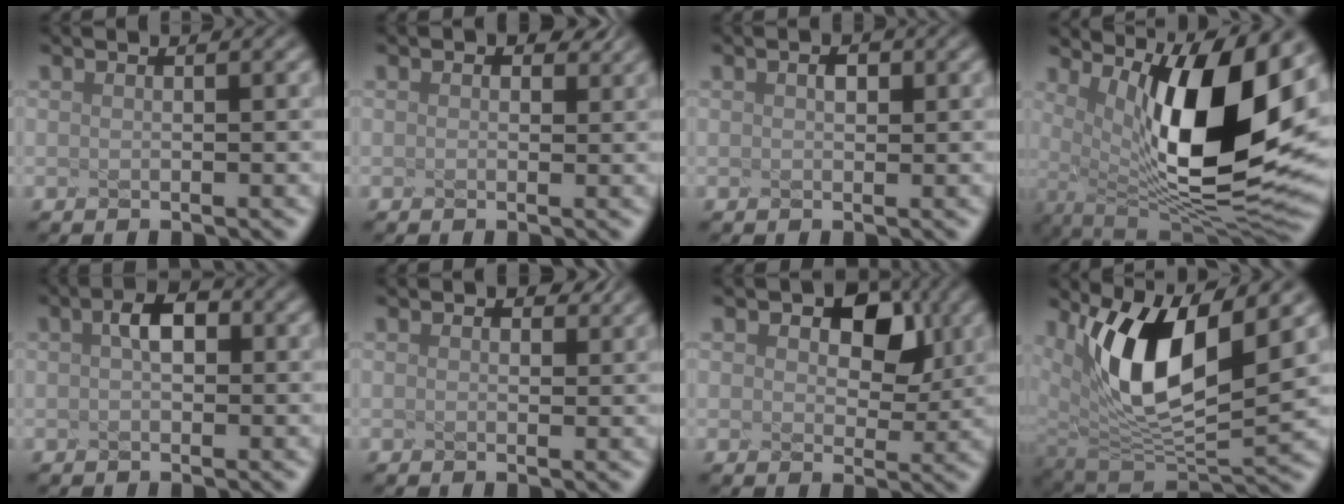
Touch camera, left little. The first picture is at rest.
{"total": 0.6, "force": [0.6, 0.0, 0.2], "torque": [-0.017, -0.010, 0.023]}
{"total": 1.6, "force": [-1.1, -0.8, -0.7], "torque": [-0.018, -0.010, 0.022]}
{"total": 11.9, "force": [2.4, 3.2, 11.2], "torque": [-0.207, -0.030, 0.096]}
{"total": 1.2, "force": [-1.0, -0.2, 0.5], "torque": [-0.042, -0.005, 0.022]}
{"total": 0.8, "force": [0.8, 0.0, 0.2], "torque": [-0.015, -0.005, 0.024]}
{"total": 2.5, "force": [0.4, 1.7, 1.8], "torque": [-0.058, -0.017, 0.042]}
{"total": 7.5, "force": [1.7, 3.1, 6.6], "torque": [-0.154, -0.034, 0.081]}